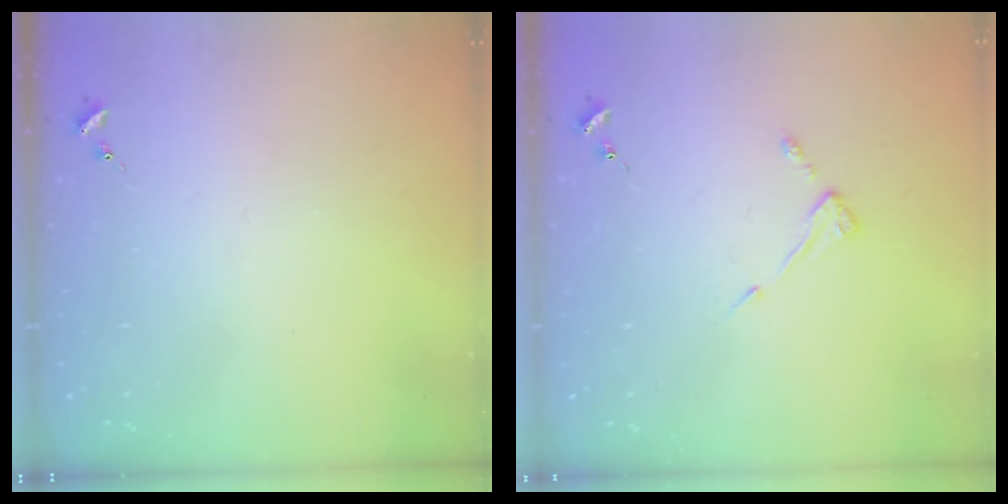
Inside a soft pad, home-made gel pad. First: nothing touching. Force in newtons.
{"total": 4.4, "press": 4.3, "slide": 0.7}